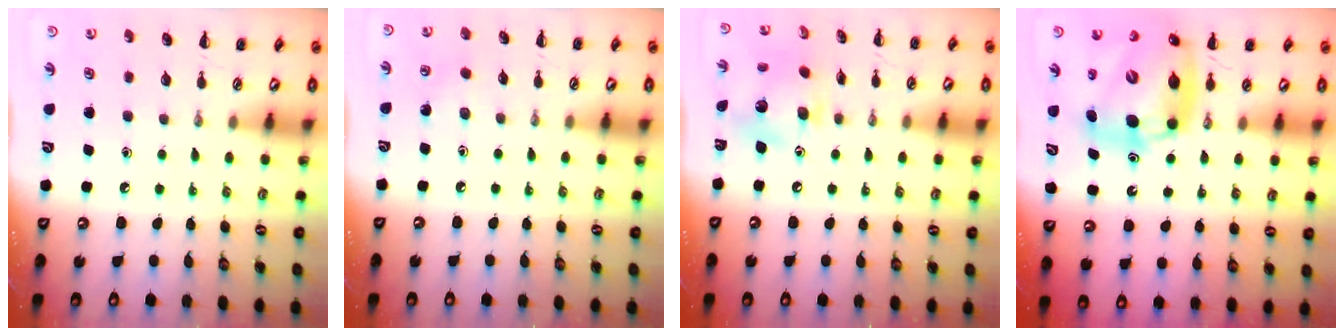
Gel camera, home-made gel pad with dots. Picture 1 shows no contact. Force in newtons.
{"total": 4.7, "press": 4.6, "slide": 1.3}
{"total": 8.1, "press": 8.1, "slide": 0.2}
{"total": 14.0, "press": 13.5, "slide": 4.0}